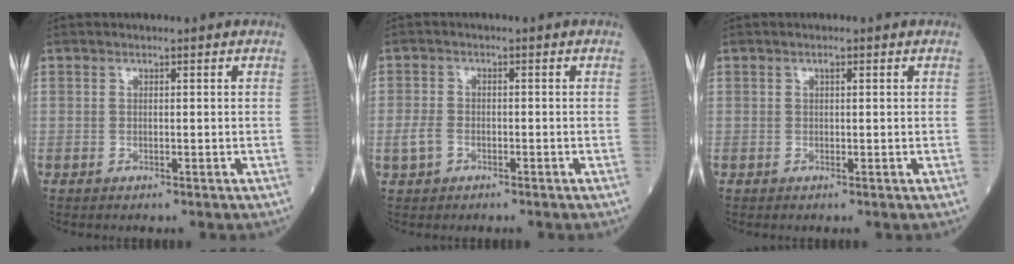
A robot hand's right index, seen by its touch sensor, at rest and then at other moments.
{"total": 2.6, "force": [-1.1, 1.7, 1.7], "torque": [-0.046, 0.001, -0.021]}
{"total": 0.6, "force": [0.2, 0.2, 0.5], "torque": [-0.011, 0.001, 0.003]}